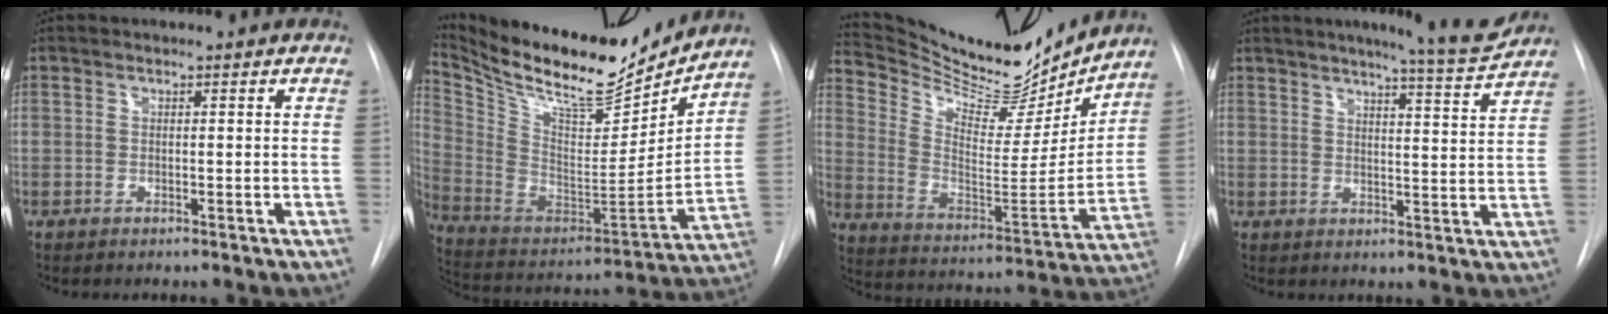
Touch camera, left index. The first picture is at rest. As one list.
[{"total": 25.0, "force": [22.0, 4.9, 10.8], "torque": [-0.206, -0.038, 0.353]}, {"total": 22.4, "force": [20.9, 4.3, 6.9], "torque": [-0.124, -0.050, 0.318]}, {"total": 8.9, "force": [8.2, -0.5, 3.5], "torque": [-0.050, -0.025, 0.098]}]